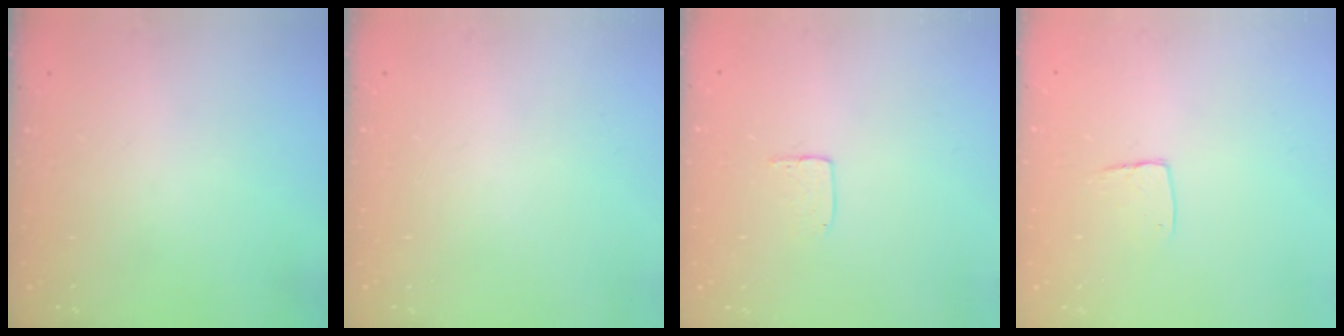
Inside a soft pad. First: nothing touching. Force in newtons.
{"total": 0.0}
{"total": 5.2, "press": 5.2, "slide": 0.4}
{"total": 5.9, "press": 5.9, "slide": 0.4}